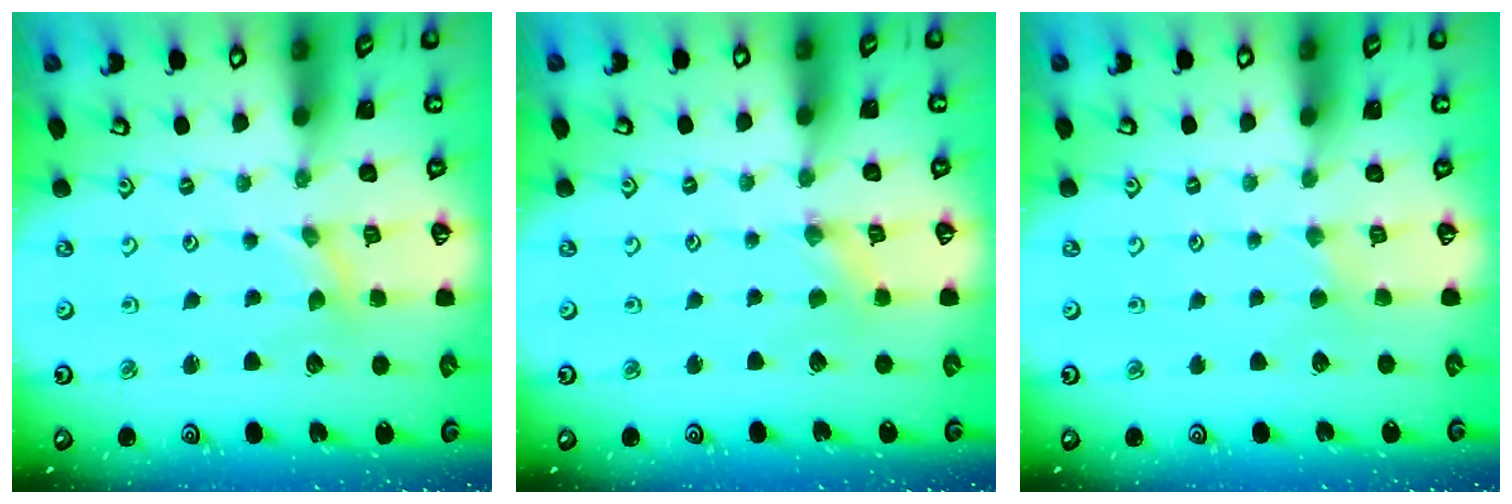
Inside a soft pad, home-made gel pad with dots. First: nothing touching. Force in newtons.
{"total": 0.0}
{"total": 1.7, "press": 1.6, "slide": 0.4}